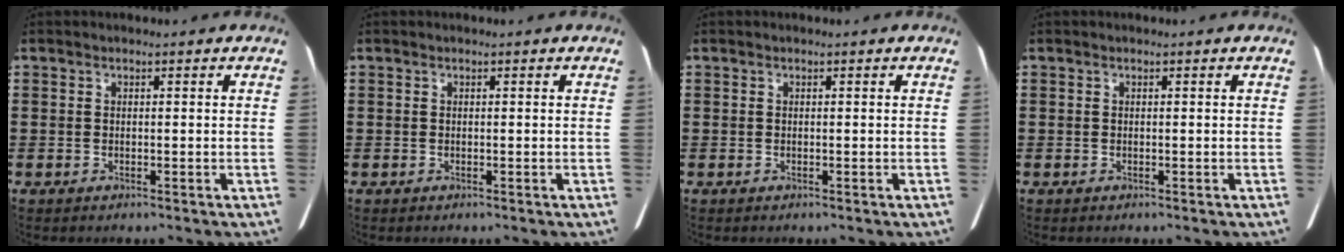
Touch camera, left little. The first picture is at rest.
{"total": 0.0}
{"total": 0.0}
{"total": 0.0}